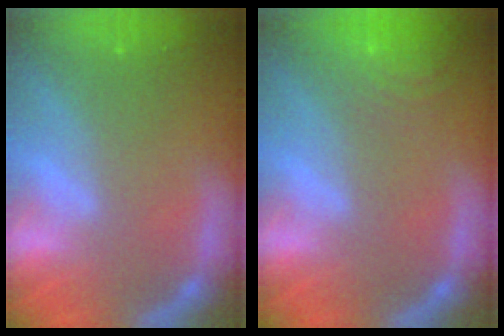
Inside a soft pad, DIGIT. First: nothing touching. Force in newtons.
{"total": 7.5}